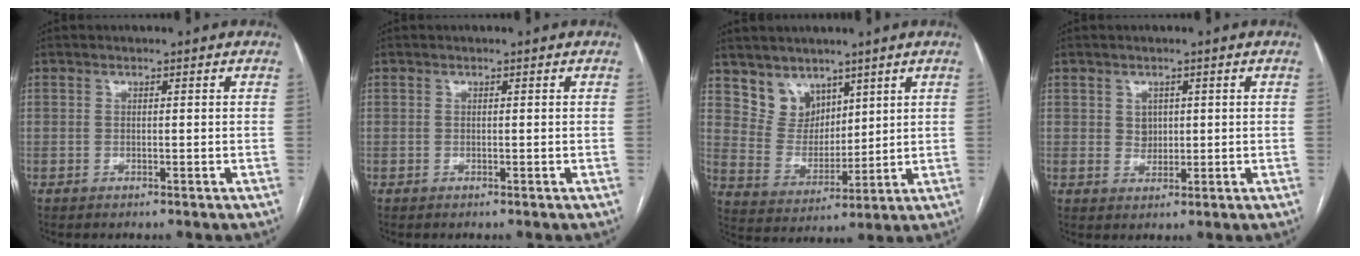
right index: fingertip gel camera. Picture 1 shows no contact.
{"total": 0.0}
{"total": 7.2, "force": [5.1, 4.9, 1.3], "torque": [-0.032, 0.011, 0.110]}
{"total": 2.4, "force": [0.7, 2.1, 1.0], "torque": [-0.016, 0.000, 0.015]}